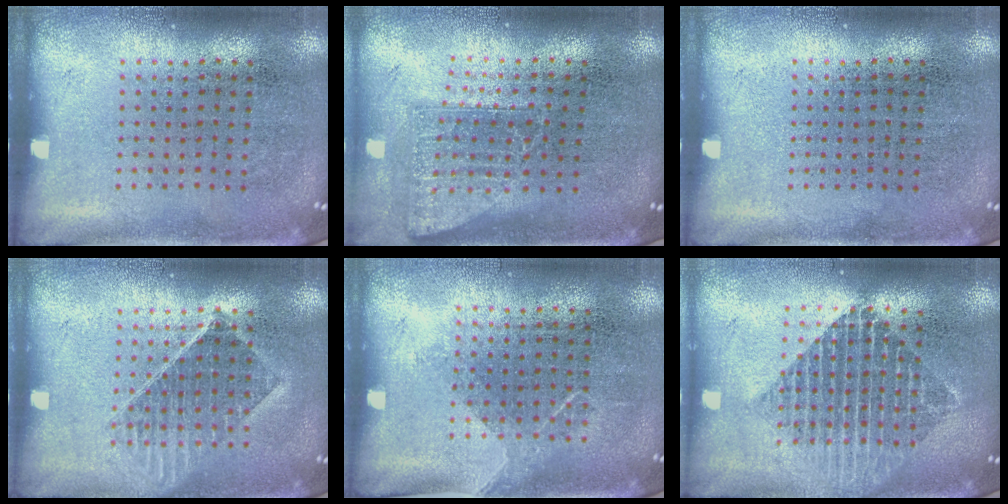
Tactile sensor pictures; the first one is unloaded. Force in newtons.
{"total": 1.7, "press": 1.3, "slide": 1.1}
{"total": 0.0}
{"total": 1.4, "press": 1.3, "slide": 0.6}
{"total": 1.2, "press": 1.0, "slide": 0.8}
{"total": 2.0, "press": 1.6, "slide": 1.2}